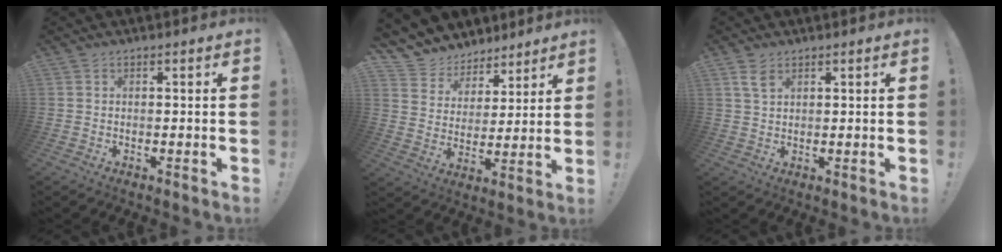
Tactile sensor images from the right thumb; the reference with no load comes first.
{"total": 9.2, "force": [6.8, 6.2, 1.0], "torque": [-0.028, -0.060, 0.134]}
{"total": 4.1, "force": [2.4, 2.0, 2.7], "torque": [-0.040, -0.011, 0.044]}